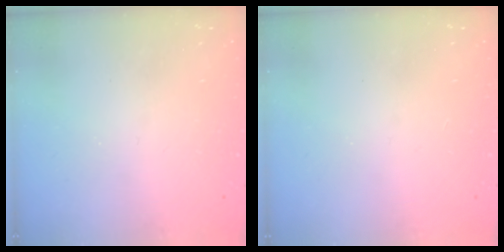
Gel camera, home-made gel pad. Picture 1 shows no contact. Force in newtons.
{"total": 1.1, "press": 1.1, "slide": 0.1}